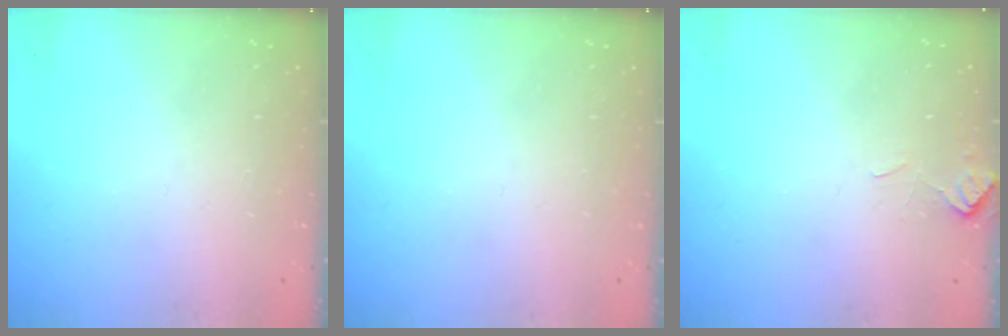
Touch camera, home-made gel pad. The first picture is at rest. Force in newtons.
{"total": 0.0}
{"total": 4.3, "press": 4.3, "slide": 0.6}